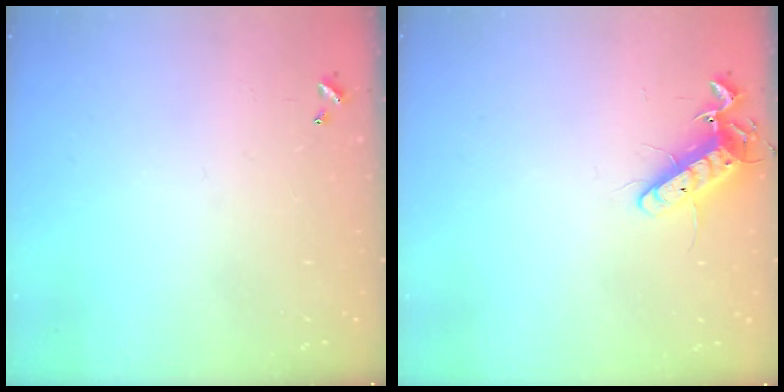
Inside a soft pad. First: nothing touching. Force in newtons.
{"total": 11.3, "press": 11.2, "slide": 0.9}